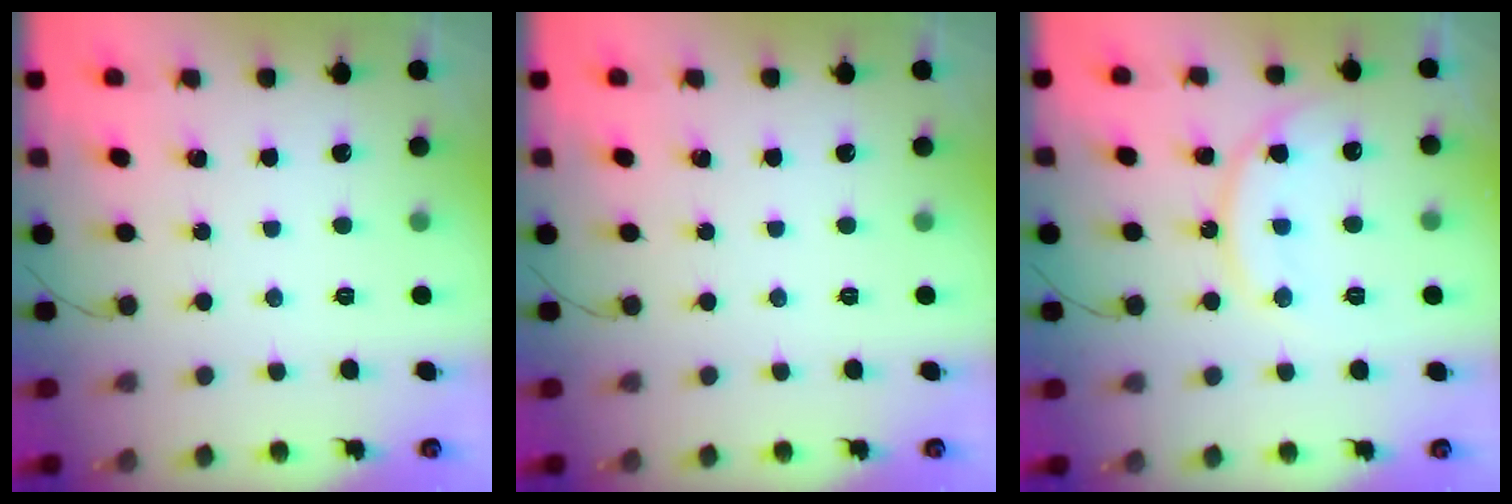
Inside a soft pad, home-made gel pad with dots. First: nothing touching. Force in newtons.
{"total": 0.0}
{"total": 12.4, "press": 12.4, "slide": 0.7}